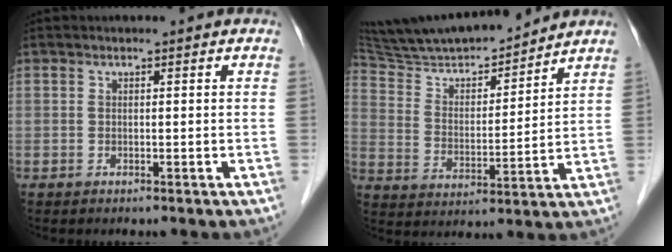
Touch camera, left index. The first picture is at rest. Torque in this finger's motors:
{"motor_torque": [-0.40, -1.37, 0.27, 0.04]}